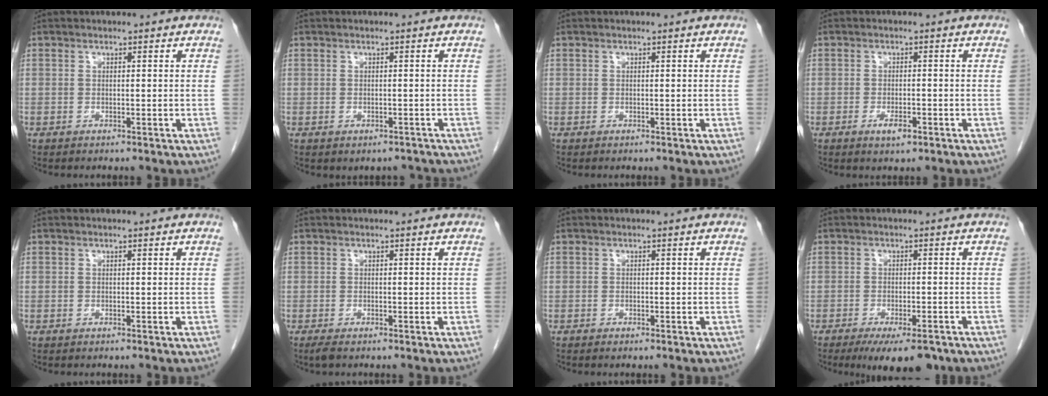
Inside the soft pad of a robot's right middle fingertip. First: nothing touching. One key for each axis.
{"total": 1.6, "fx": -1.3, "fy": 0.9, "fz": 0.4, "tx": -0.005, "ty": -0.001, "tz": -0.014}
{"total": 0.0}
{"total": 2.6, "fx": -1.3, "fy": 0.8, "fz": 2.1, "tx": -0.034, "ty": 0.001, "tz": -0.019}
{"total": 0.0}
{"total": 1.2, "fx": -0.9, "fy": 0.3, "fz": 0.8, "tx": -0.020, "ty": -0.005, "tz": -0.015}
{"total": 0.5, "fx": -0.4, "fy": 0.2, "fz": 0.3, "tx": -0.008, "ty": -0.001, "tz": -0.004}
{"total": 8.5, "fx": -6.3, "fy": 2.2, "fz": 5.3, "tx": -0.071, "ty": -0.013, "tz": -0.092}